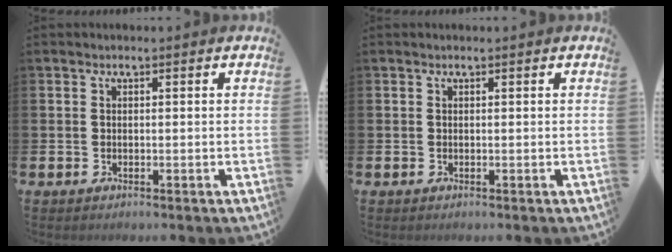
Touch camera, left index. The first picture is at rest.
{"total": 0.0}